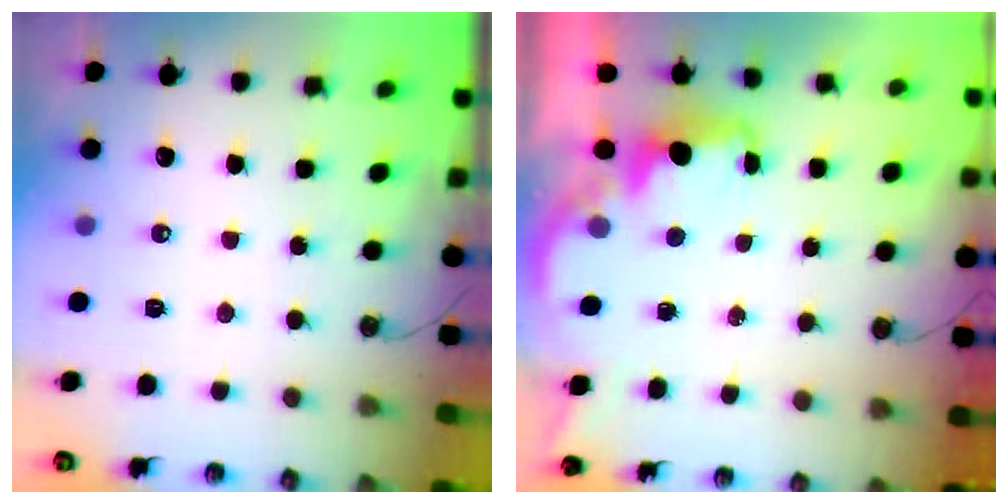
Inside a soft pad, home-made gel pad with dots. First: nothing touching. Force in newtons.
{"total": 2.2, "press": 2.1, "slide": 0.8}